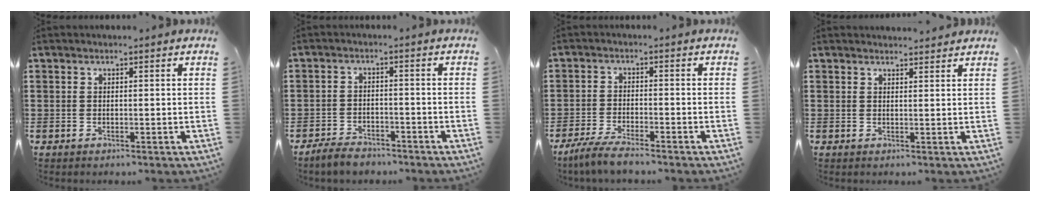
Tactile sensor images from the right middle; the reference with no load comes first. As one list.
[{"total": 3.4, "force": [-3.2, 1.0, 0.7], "torque": [-0.021, 0.005, -0.068]}, {"total": 4.5, "force": [-4.0, 0.4, 1.9], "torque": [-0.046, -0.007, -0.080]}, {"total": 1.6, "force": [1.6, 0.2, 0.1], "torque": [0.002, -0.001, 0.029]}]